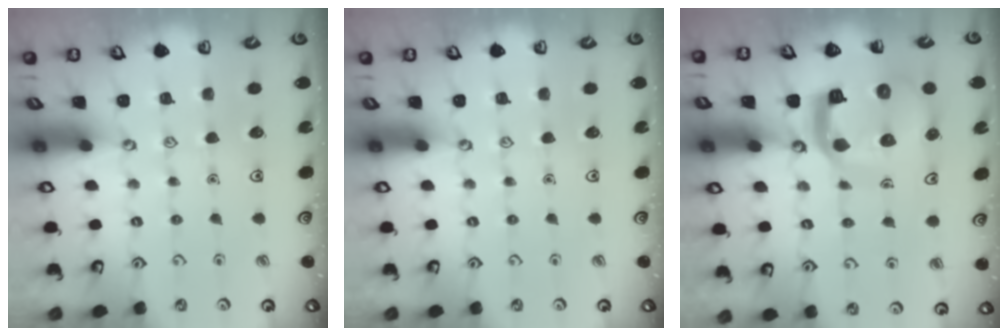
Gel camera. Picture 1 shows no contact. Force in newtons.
{"total": 0.0}
{"total": 14.1, "press": 14.0, "slide": 1.8}